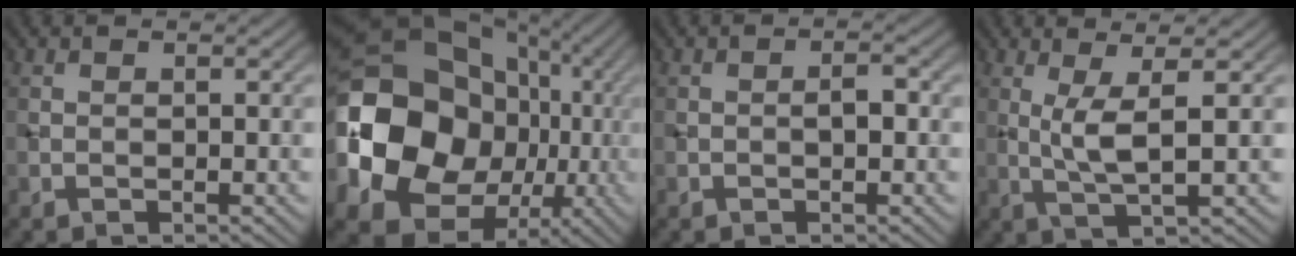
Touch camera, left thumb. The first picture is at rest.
{"total": 20.1, "force": [-2.2, 16.3, 11.5], "torque": [-0.264, -0.022, -0.027]}
{"total": 1.5, "force": [-0.3, 0.7, 1.4], "torque": [-0.020, 0.008, -0.007]}
{"total": 4.3, "force": [1.0, 0.5, 4.2], "torque": [-0.092, 0.001, 0.025]}